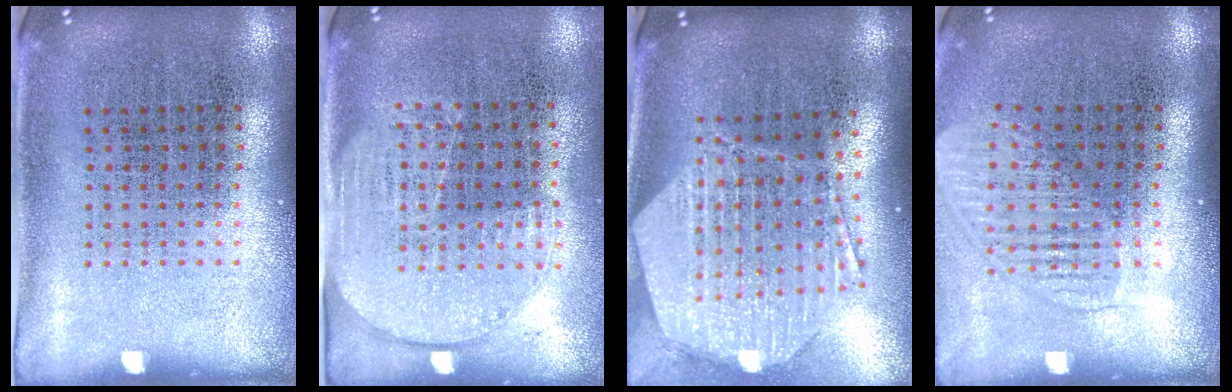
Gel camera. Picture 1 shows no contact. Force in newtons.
{"total": 1.6, "press": 1.4, "slide": 0.8}
{"total": 3.0, "press": 2.4, "slide": 1.9}
{"total": 1.6, "press": 1.5, "slide": 0.8}